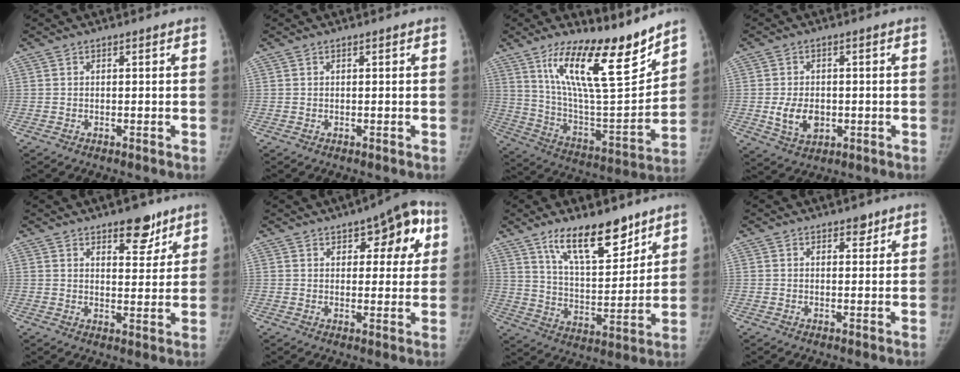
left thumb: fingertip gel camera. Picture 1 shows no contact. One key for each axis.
{"total": 0.0}
{"total": 21.8, "fx": 14.9, "fy": 5.2, "fz": 15.1, "tx": -0.215, "ty": -0.088, "tz": 0.263}
{"total": 6.6, "fx": -1.0, "fy": 4.7, "fz": 4.6, "tx": -0.071, "ty": -0.005, "tz": -0.010}
{"total": 7.6, "fx": 5.1, "fy": 3.5, "fz": 4.3, "tx": -0.026, "ty": -0.031, "tz": 0.073}
{"total": 11.2, "fx": 4.7, "fy": 5.3, "fz": 8.7, "tx": -0.064, "ty": -0.004, "tz": 0.055}
{"total": 15.4, "fx": 10.5, "fy": 5.7, "fz": 9.6, "tx": -0.122, "ty": -0.069, "tz": 0.188}
{"total": 2.1, "fx": 1.5, "fy": 1.2, "fz": 0.9, "tx": 0.003, "ty": -0.008, "tz": 0.018}